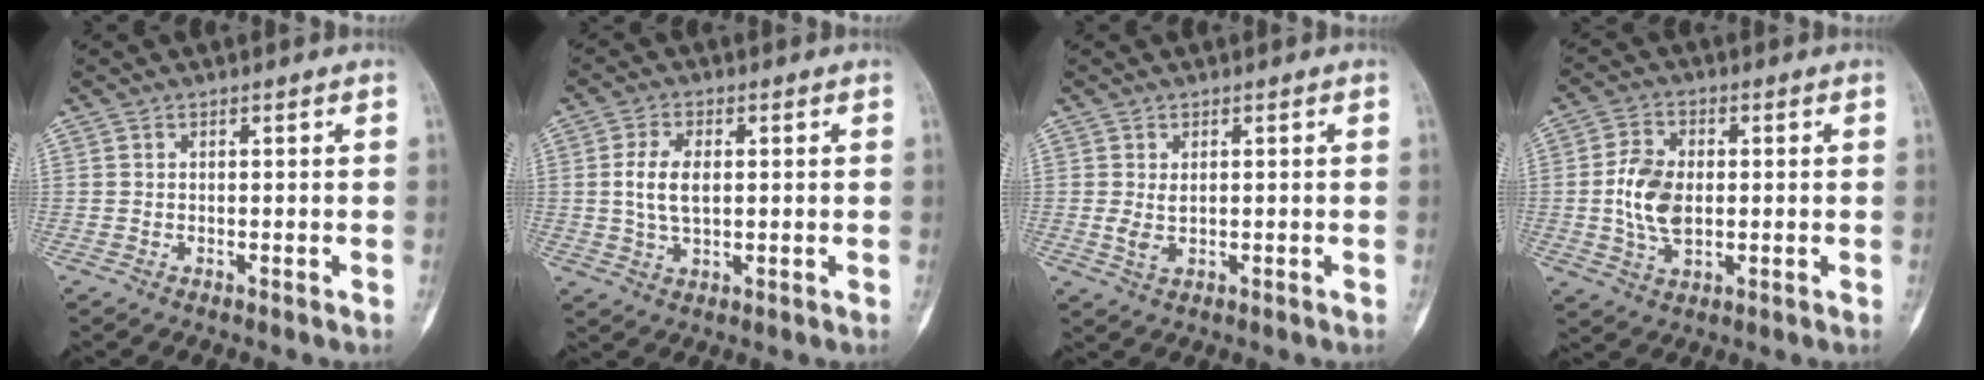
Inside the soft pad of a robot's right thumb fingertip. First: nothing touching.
{"total": 6.4, "force": [0.6, 3.5, 5.3], "torque": [-0.108, 0.000, 0.013]}
{"total": 2.5, "force": [0.2, 1.3, 2.1], "torque": [-0.044, -0.003, 0.012]}
{"total": 9.0, "force": [-0.2, 5.6, 7.0], "torque": [-0.131, 0.002, -0.005]}